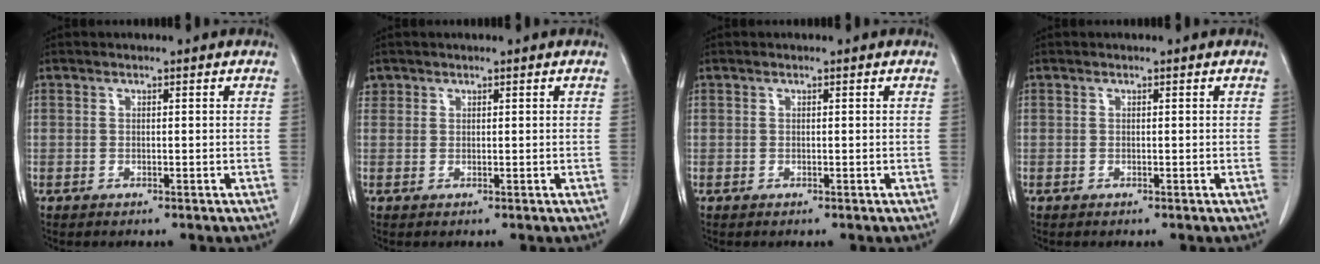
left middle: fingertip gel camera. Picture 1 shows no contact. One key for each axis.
{"total": 1.3, "fx": 0.8, "fy": 1.0, "fz": 0.0, "tx": 0.009, "ty": 0.010, "tz": 0.013}
{"total": 0.0}
{"total": 0.0}